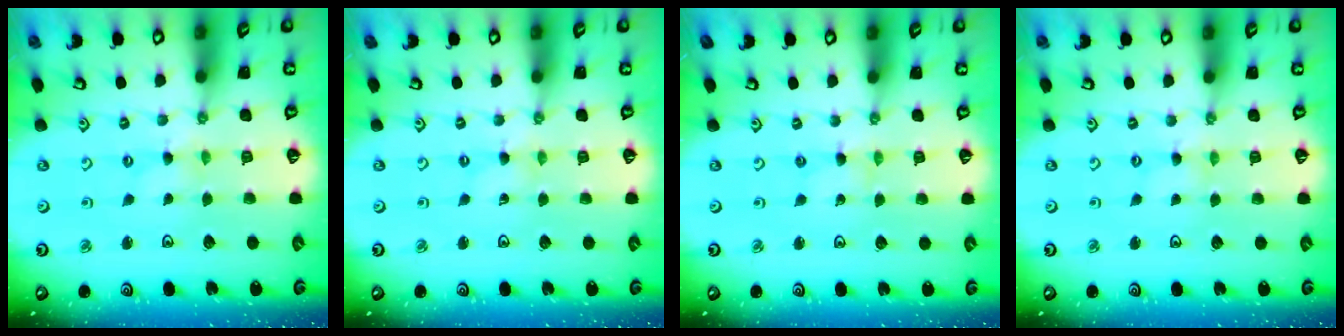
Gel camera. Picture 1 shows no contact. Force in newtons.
{"total": 0.0}
{"total": 0.9, "press": 0.8, "slide": 0.1}
{"total": 0.0}